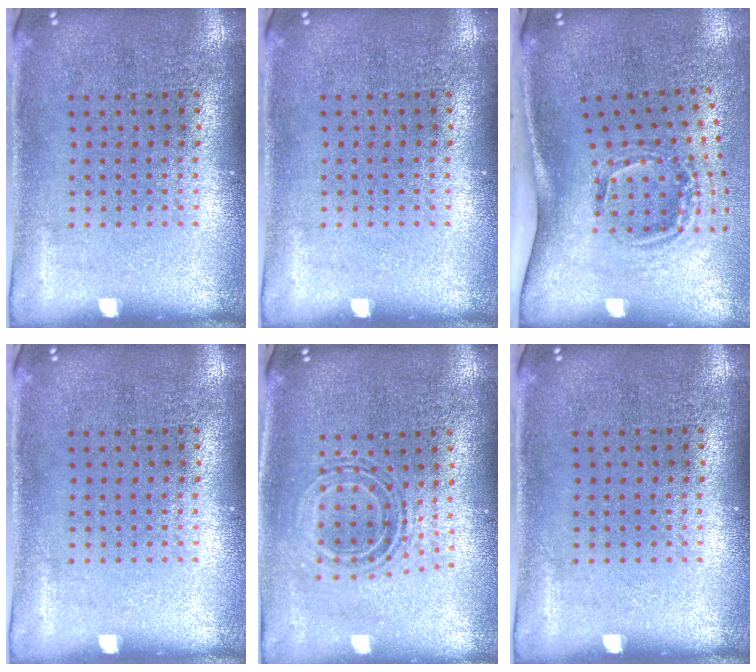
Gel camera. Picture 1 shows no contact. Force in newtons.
{"total": 0.0}
{"total": 2.0, "press": 1.2, "slide": 1.6}
{"total": 0.0}
{"total": 0.9, "press": 0.8, "slide": 0.3}
{"total": 0.0}